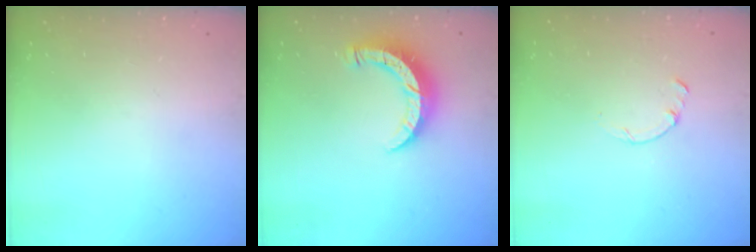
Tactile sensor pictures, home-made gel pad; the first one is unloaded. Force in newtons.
{"total": 8.3, "press": 8.3, "slide": 0.4}
{"total": 0.0}